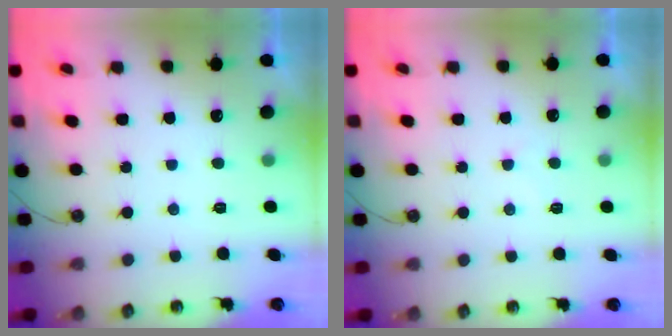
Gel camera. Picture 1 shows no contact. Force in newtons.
{"total": 5.0, "press": 5.0, "slide": 0.8}